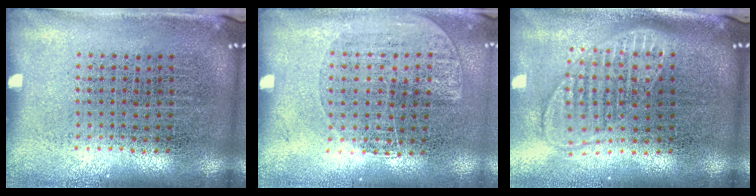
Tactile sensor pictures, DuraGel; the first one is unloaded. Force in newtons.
{"total": 1.1, "press": 1.0, "slide": 0.5}
{"total": 1.8, "press": 1.5, "slide": 1.0}